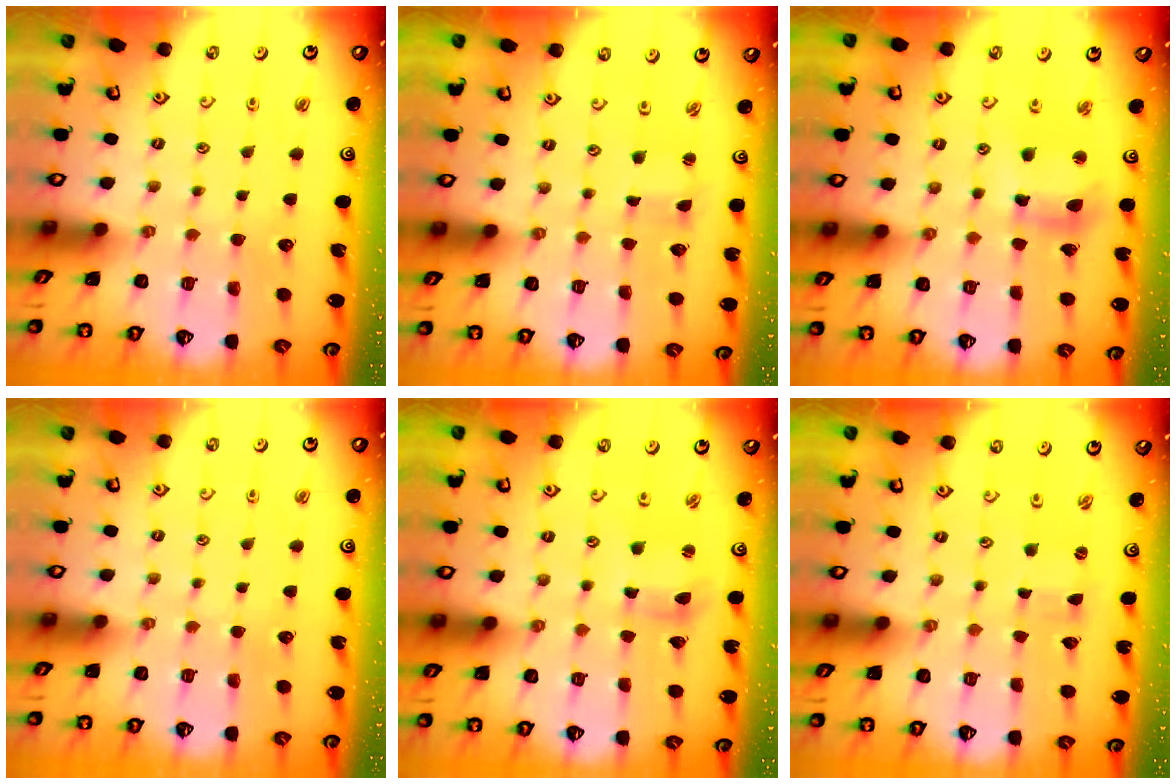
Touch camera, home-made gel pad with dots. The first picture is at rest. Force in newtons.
{"total": 1.7, "press": 1.7, "slide": 0.1}
{"total": 9.9, "press": 9.8, "slide": 1.0}
{"total": 0.0}
{"total": 5.1, "press": 5.0, "slide": 0.6}
{"total": 0.0}